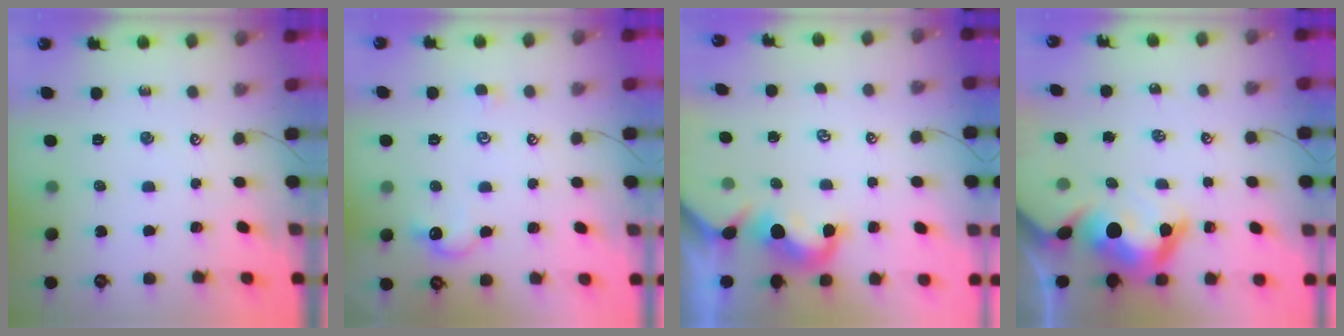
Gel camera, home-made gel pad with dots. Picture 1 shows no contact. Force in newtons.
{"total": 3.0, "press": 2.9, "slide": 0.6}
{"total": 1.2, "press": 1.0, "slide": 0.7}
{"total": 9.7, "press": 9.6, "slide": 1.1}